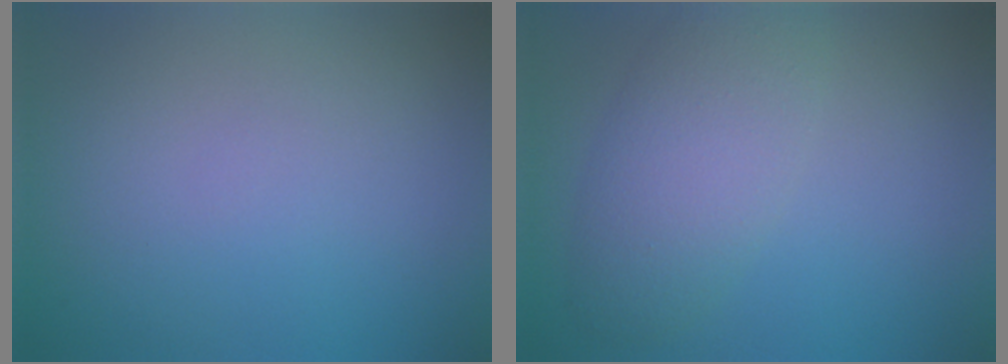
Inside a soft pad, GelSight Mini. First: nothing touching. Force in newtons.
{"total": 4.7, "press": 4.7, "slide": 0.1}